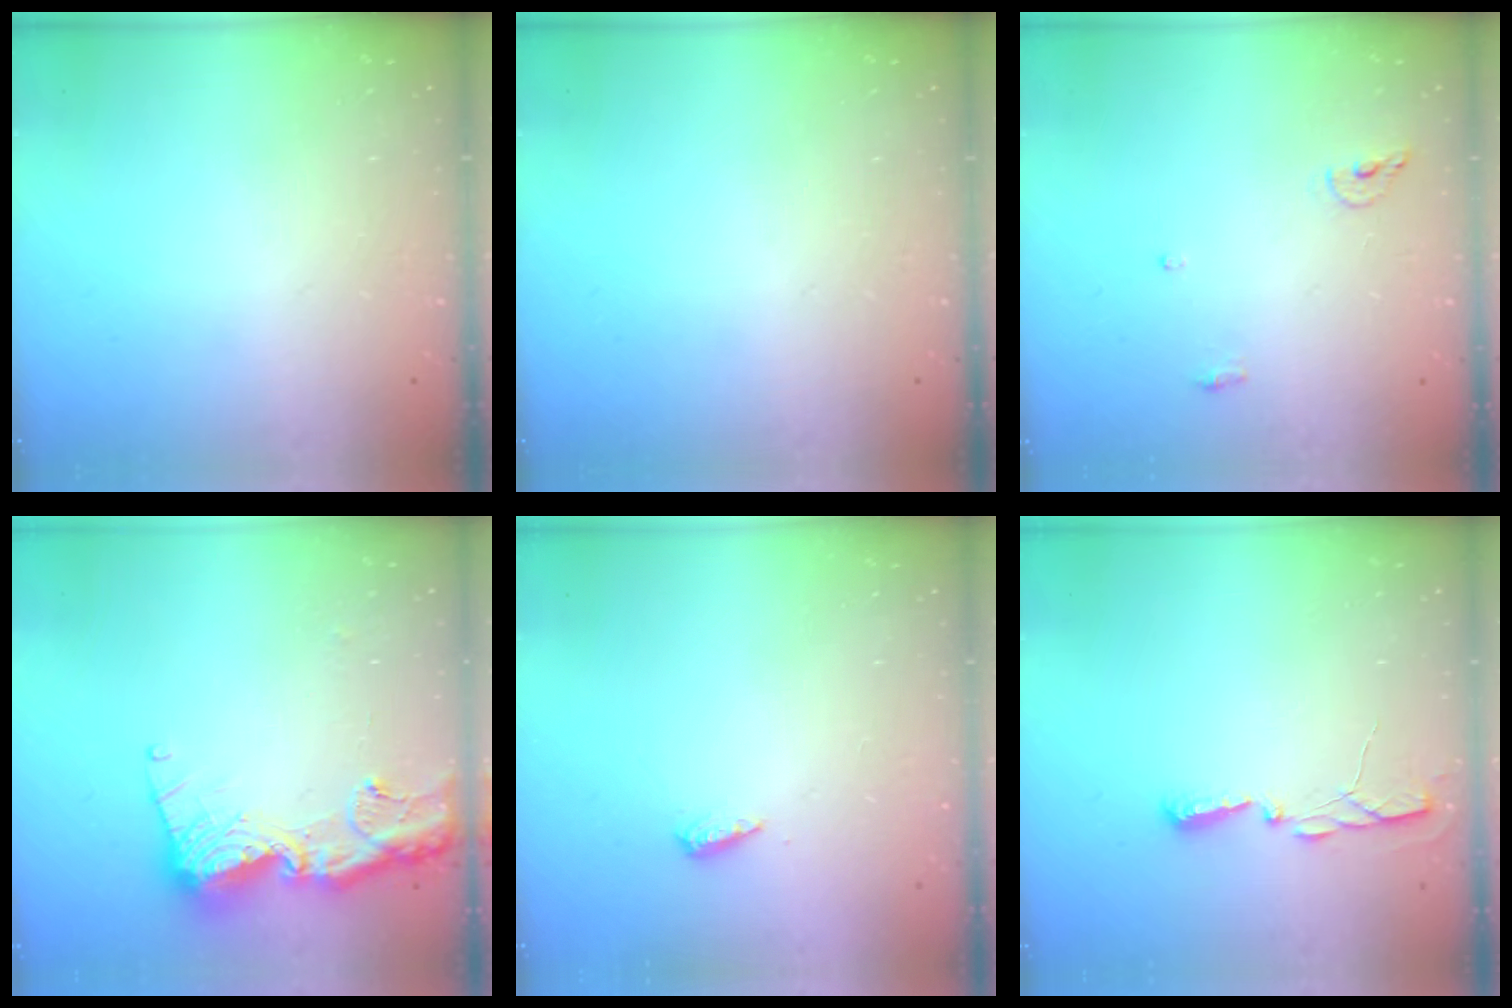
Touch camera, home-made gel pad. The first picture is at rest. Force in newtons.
{"total": 0.0}
{"total": 7.0, "press": 6.5, "slide": 2.7}
{"total": 15.2, "press": 15.1, "slide": 1.5}
{"total": 5.7, "press": 5.7, "slide": 0.7}
{"total": 3.9, "press": 3.9, "slide": 0.4}